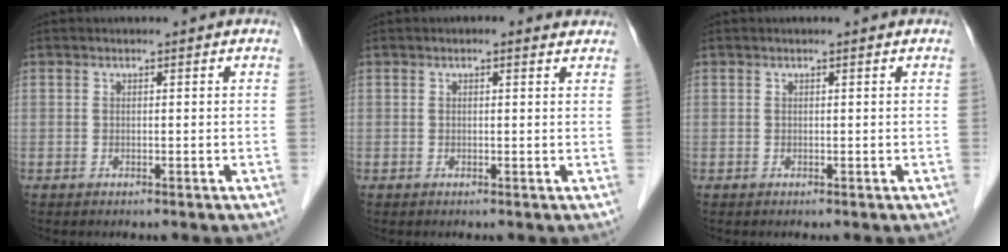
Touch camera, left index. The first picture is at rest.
{"total": 1.8, "force": [1.3, 0.7, 0.9], "torque": [-0.013, 0.010, 0.011]}
{"total": 0.0}